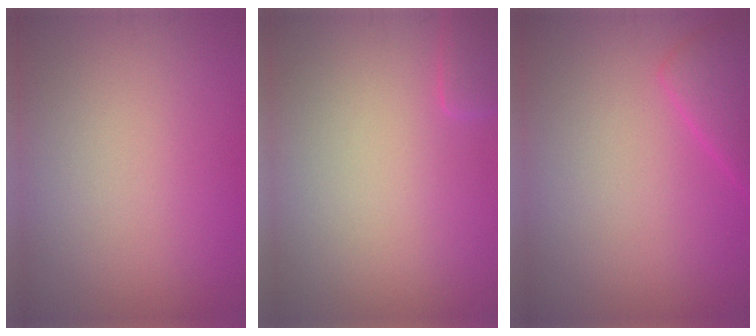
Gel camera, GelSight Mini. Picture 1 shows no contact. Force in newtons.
{"total": 1.4, "press": 1.4, "slide": 0.1}
{"total": 2.7, "press": 2.7, "slide": 0.2}